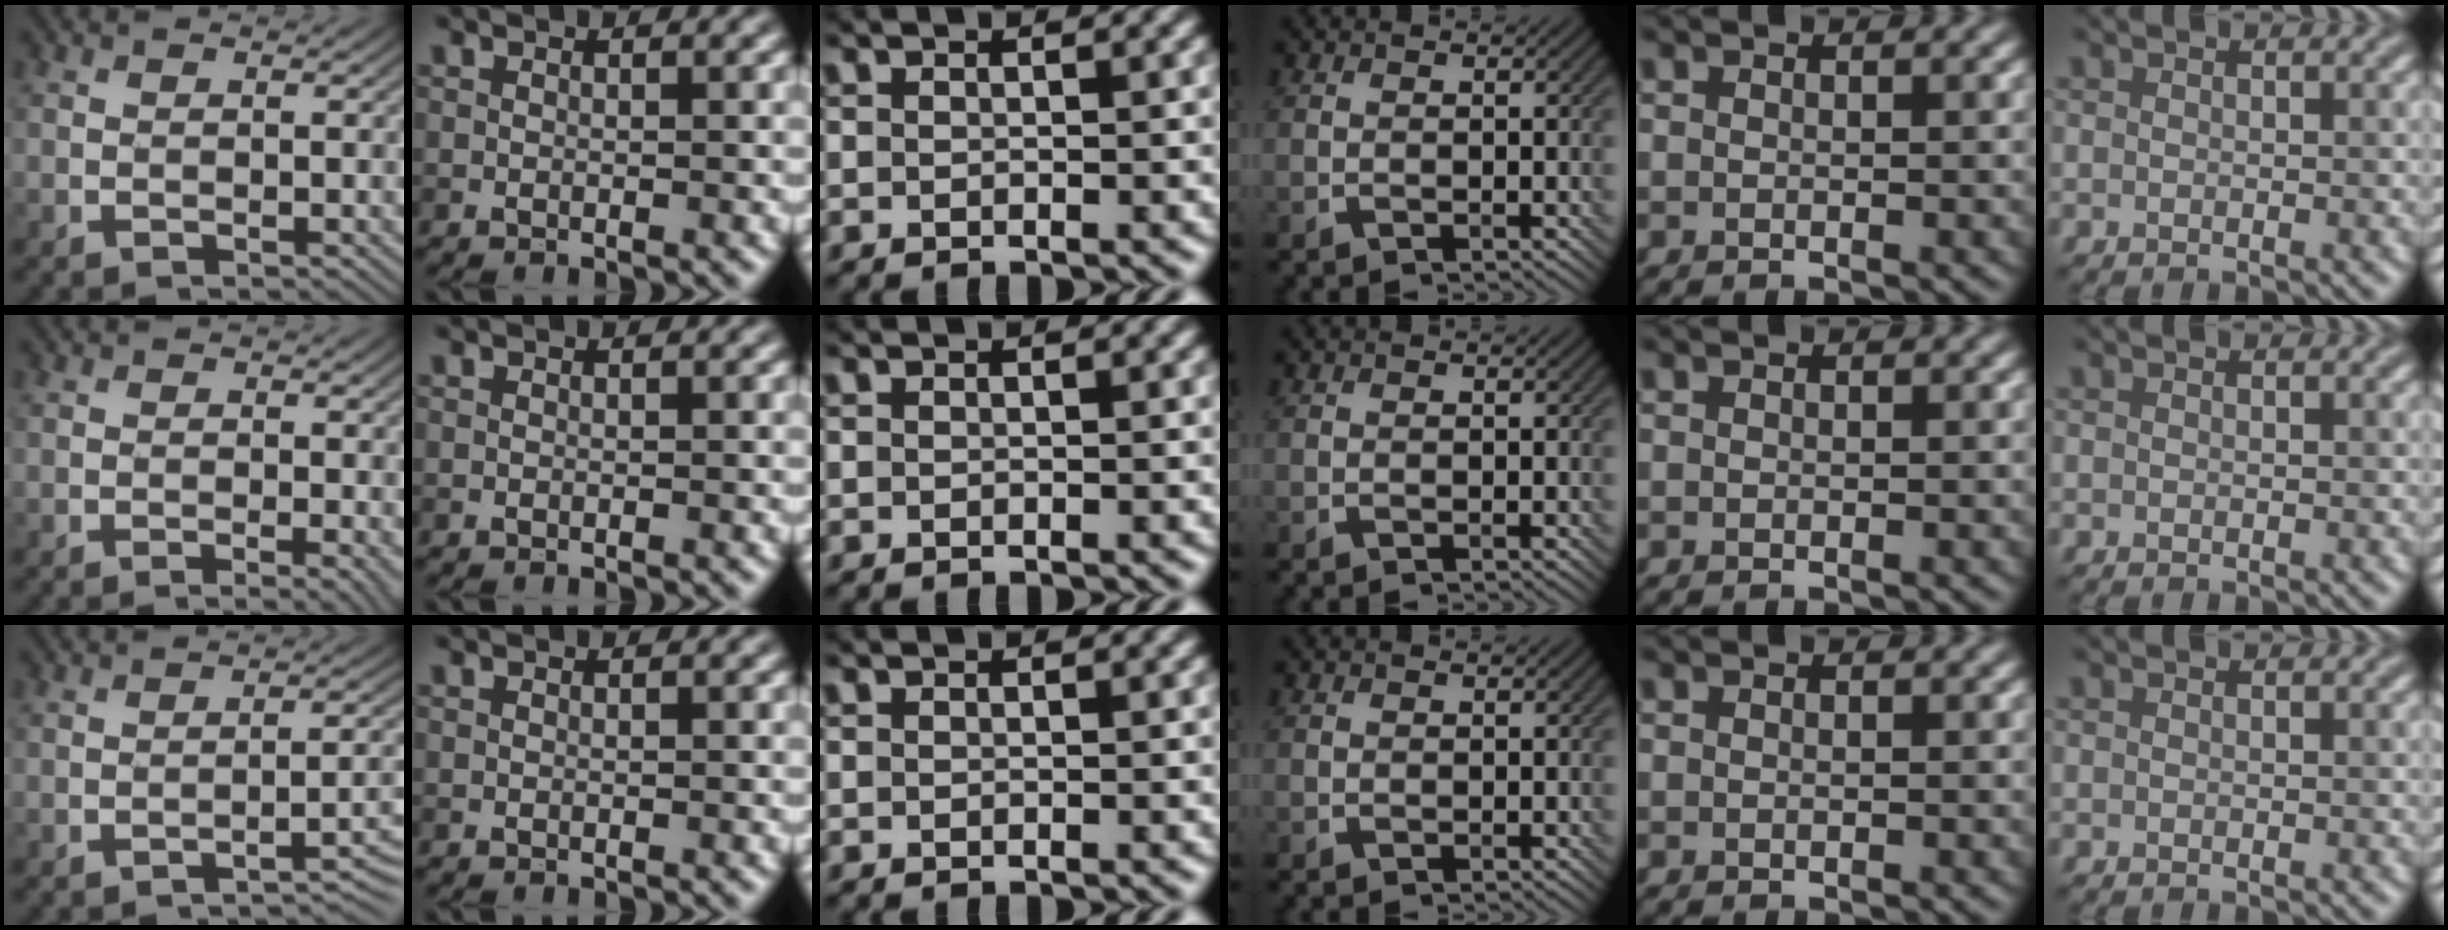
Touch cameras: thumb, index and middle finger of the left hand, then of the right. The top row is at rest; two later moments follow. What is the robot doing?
{"motion": "screw", "object": "bottle cap"}